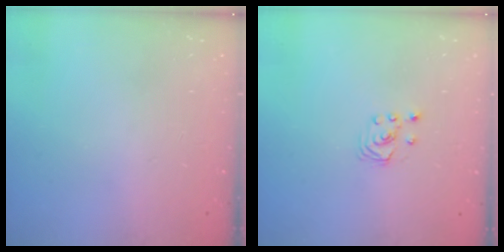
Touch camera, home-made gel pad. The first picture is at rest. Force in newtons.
{"total": 1.8, "press": 1.8, "slide": 0.2}